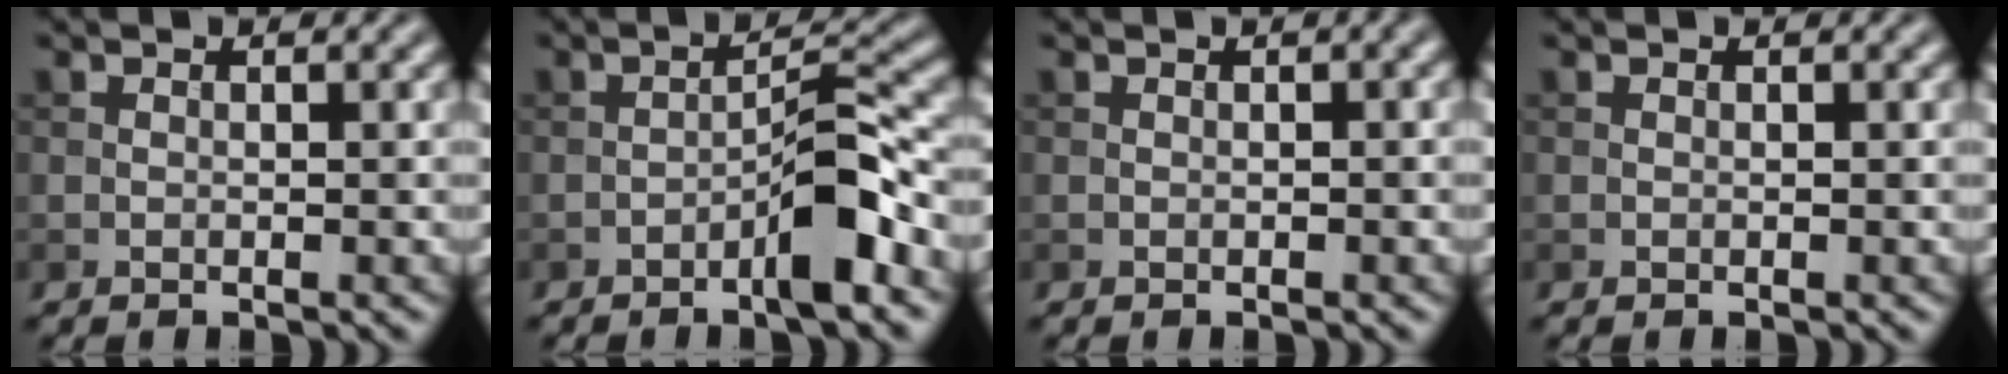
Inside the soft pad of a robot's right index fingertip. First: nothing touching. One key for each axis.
{"total": 4.7, "fx": -2.5, "fy": 0.9, "fz": 3.8, "tx": -0.057, "ty": 0.017, "tz": -0.045}
{"total": 0.8, "fx": -0.1, "fy": 0.1, "fz": 0.8, "tx": -0.012, "ty": 0.004, "tz": 0.000}
{"total": 0.0}